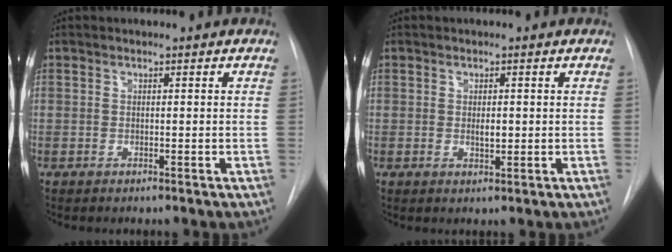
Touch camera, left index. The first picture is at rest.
{"total": 1.6, "force": [0.1, 0.7, 1.4], "torque": [-0.023, -0.002, 0.003]}